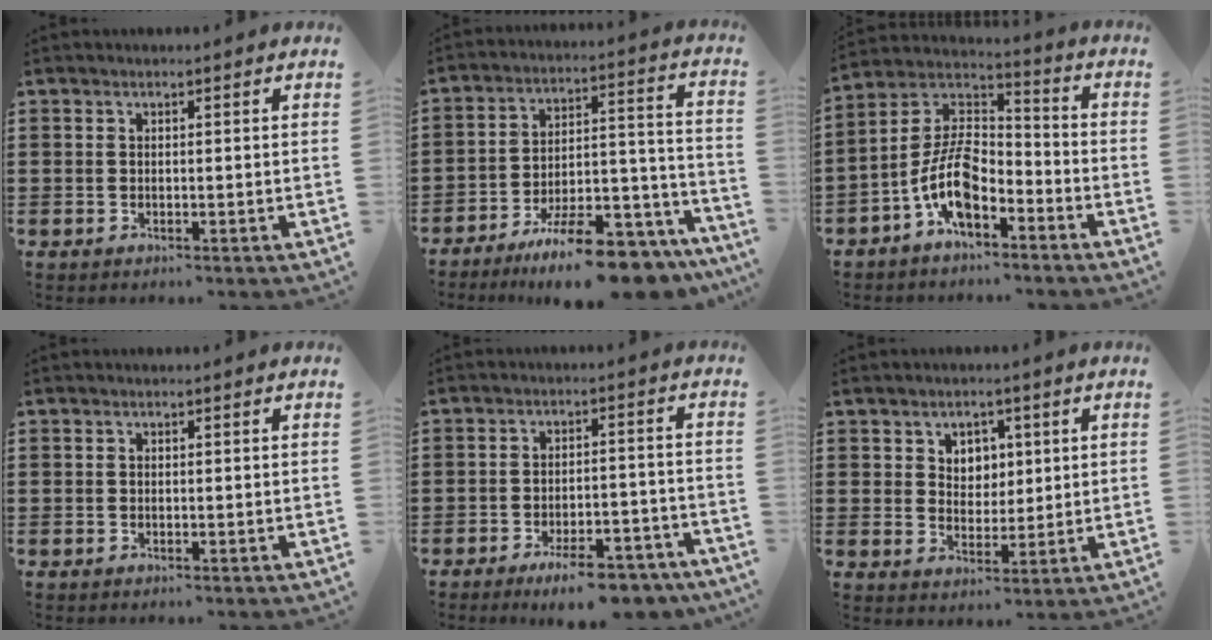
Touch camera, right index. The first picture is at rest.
{"total": 14.2, "force": [-11.6, 2.6, 7.8], "torque": [-0.099, 0.061, -0.200]}
{"total": 9.6, "force": [-4.7, 4.4, 7.2], "torque": [-0.173, -0.009, -0.097]}
{"total": 0.0}
{"total": 7.1, "force": [-5.8, 1.0, 4.1], "torque": [-0.058, 0.005, -0.100]}
{"total": 3.8, "force": [1.7, 3.2, 1.2], "torque": [-0.039, 0.009, 0.031]}